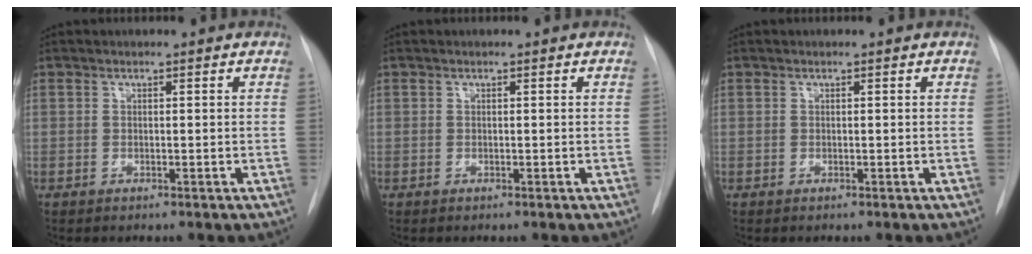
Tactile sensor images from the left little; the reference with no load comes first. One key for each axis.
{"total": 0.0}
{"total": 0.0}